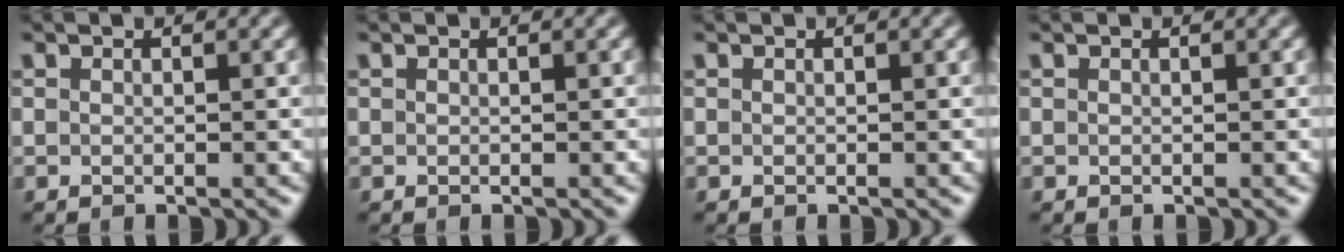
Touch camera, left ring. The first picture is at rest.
{"total": 0.0}
{"total": 0.0}
{"total": 0.0}